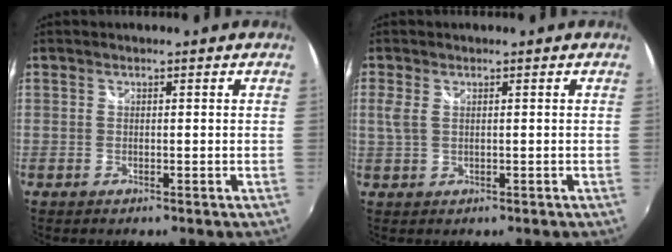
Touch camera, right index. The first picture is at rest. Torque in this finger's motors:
{"motor_torque": [0.49, 0.20, 0.28, 0.05]}